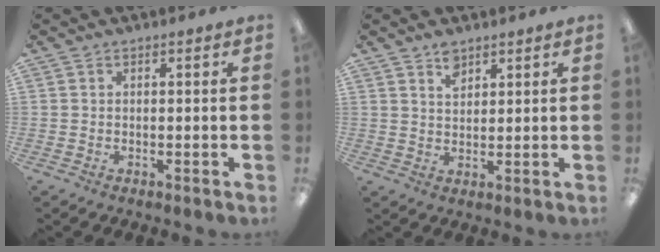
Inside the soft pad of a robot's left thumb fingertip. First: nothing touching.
{"total": 3.9, "force": [2.9, 2.0, 1.6], "torque": [-0.021, -0.010, 0.052]}